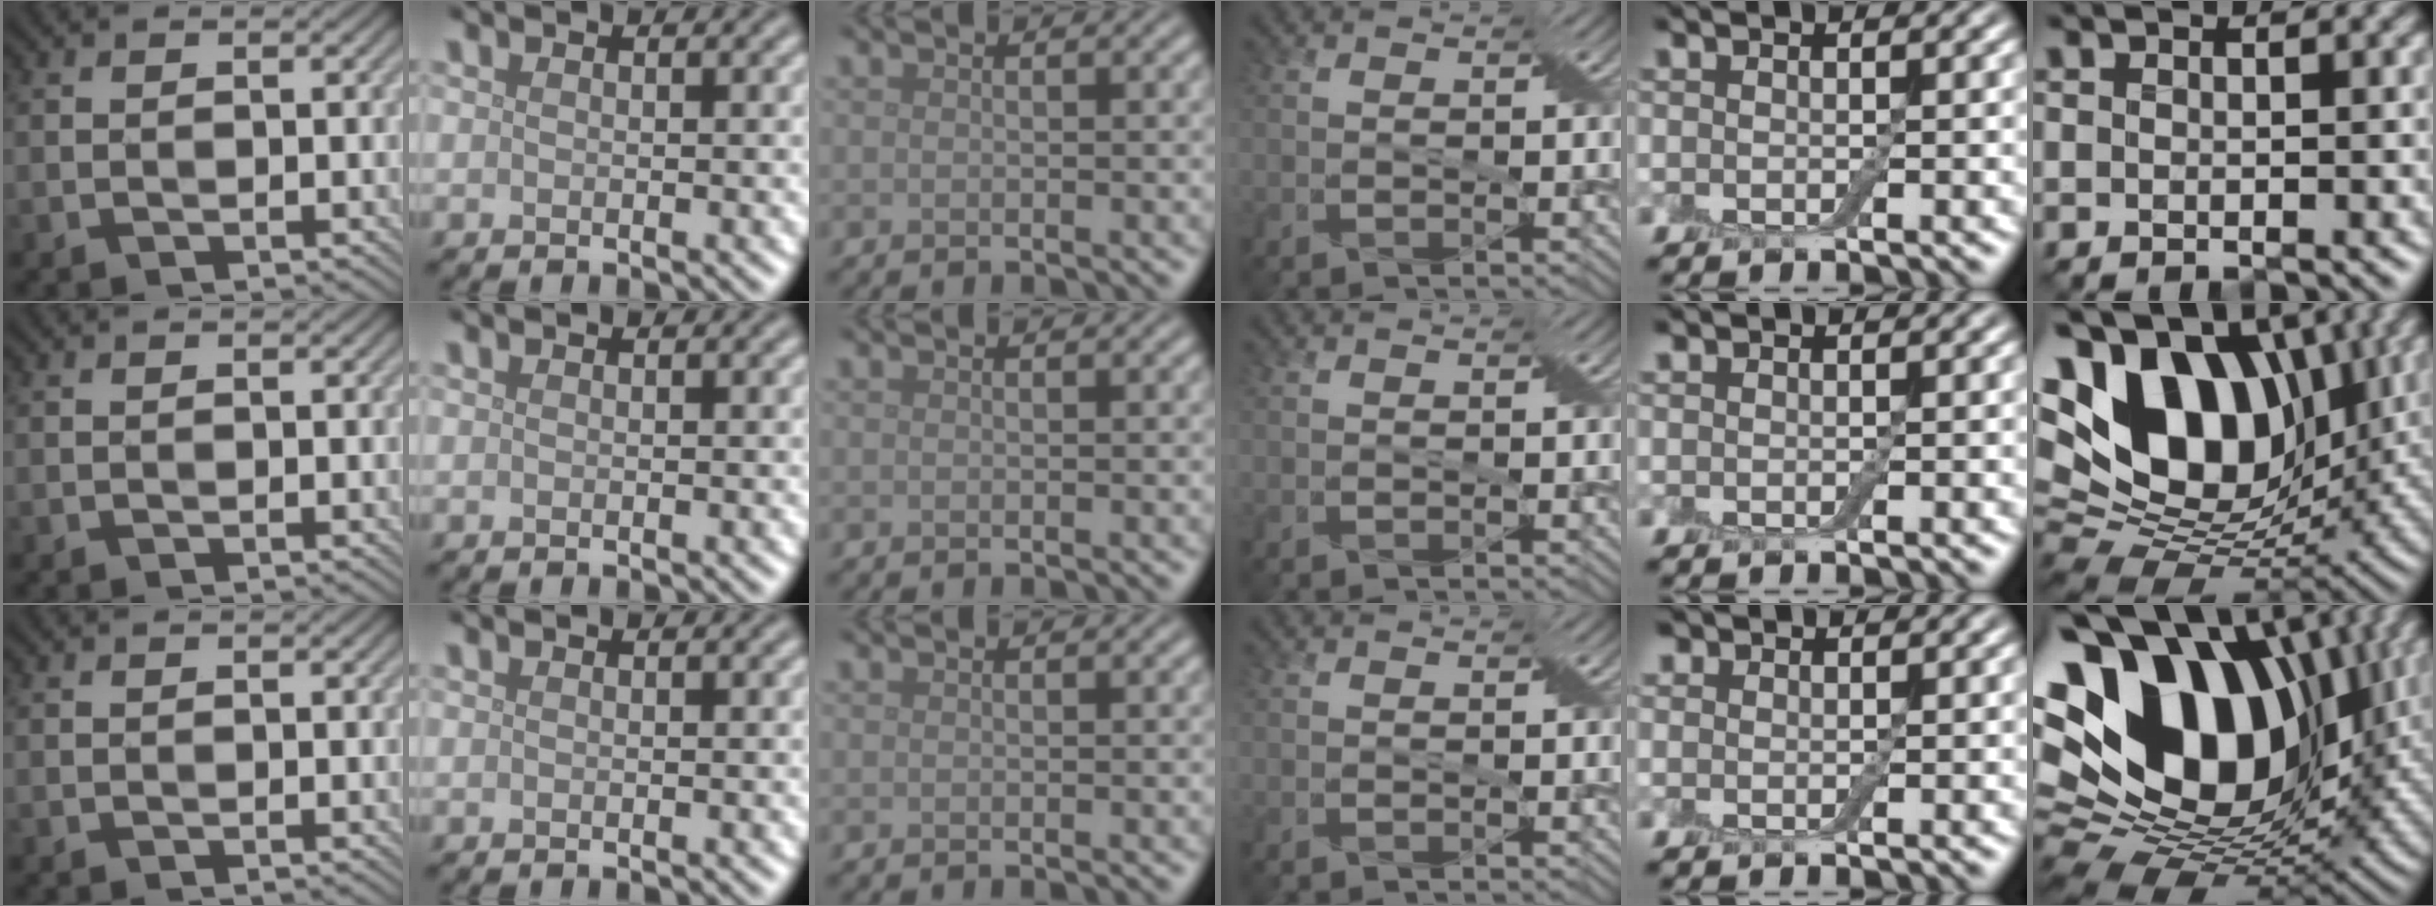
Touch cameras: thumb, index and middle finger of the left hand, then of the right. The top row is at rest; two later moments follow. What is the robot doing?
{"motion": "extract", "object": "drawer"}